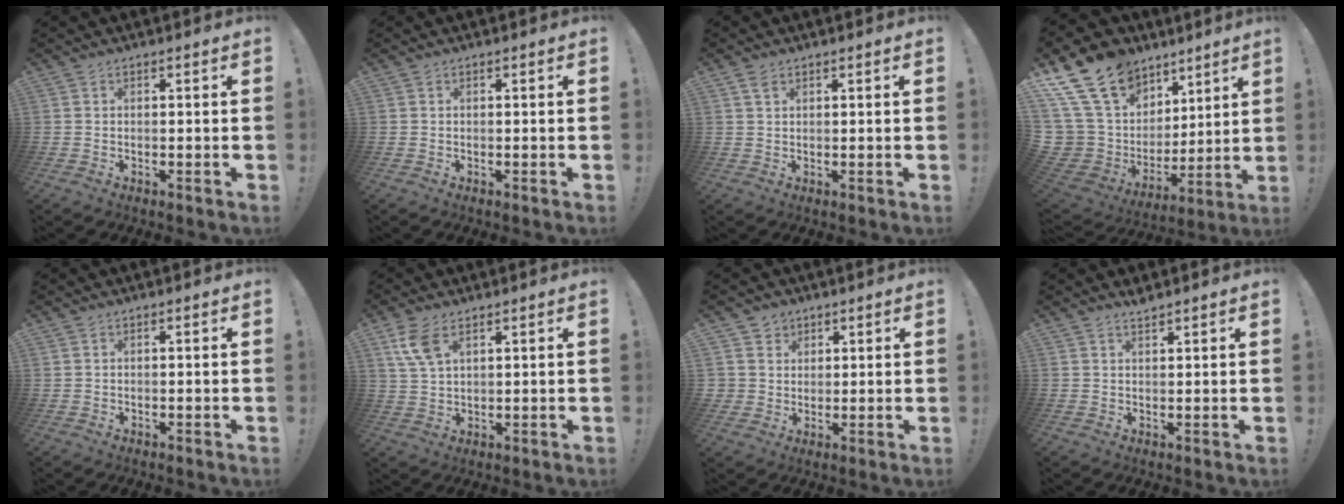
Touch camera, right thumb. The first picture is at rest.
{"total": 0.0}
{"total": 2.2, "force": [1.4, 1.0, 1.3], "torque": [-0.017, -0.004, 0.025]}
{"total": 20.5, "force": [12.4, 13.4, 9.5], "torque": [-0.176, -0.090, 0.270]}
{"total": 0.5, "force": [0.3, 0.4, 0.2], "torque": [-0.010, 0.005, 0.007]}
{"total": 7.5, "force": [4.2, 3.4, 5.1], "torque": [-0.106, -0.014, 0.081]}
{"total": 5.6, "force": [2.3, 5.1, 0.1], "torque": [-0.001, -0.020, 0.046]}
{"total": 1.9, "force": [1.8, 0.1, 0.5], "torque": [-0.012, -0.009, 0.033]}